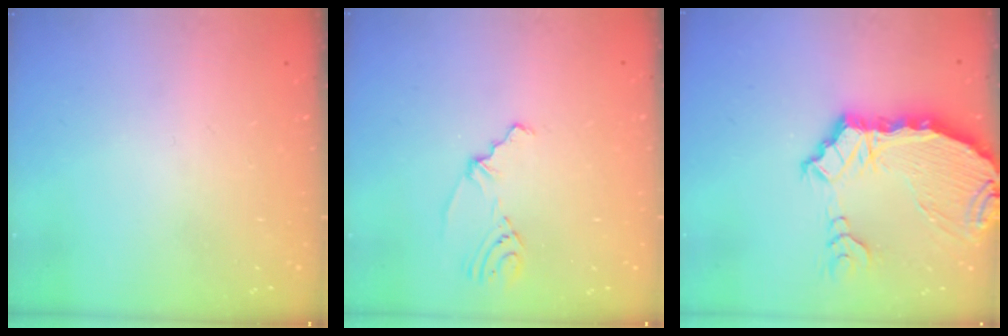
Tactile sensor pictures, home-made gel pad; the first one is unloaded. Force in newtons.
{"total": 2.5, "press": 2.1, "slide": 1.4}
{"total": 10.5, "press": 9.9, "slide": 3.4}